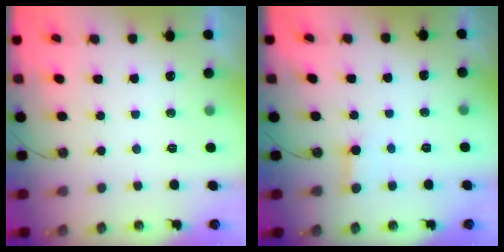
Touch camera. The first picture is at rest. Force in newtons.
{"total": 2.3, "press": 2.3, "slide": 0.2}